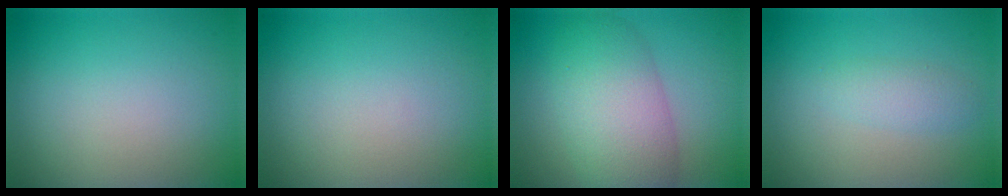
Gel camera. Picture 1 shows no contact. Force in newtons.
{"total": 0.0}
{"total": 7.3, "press": 7.3, "slide": 0.3}
{"total": 1.5, "press": 1.5, "slide": 0.1}